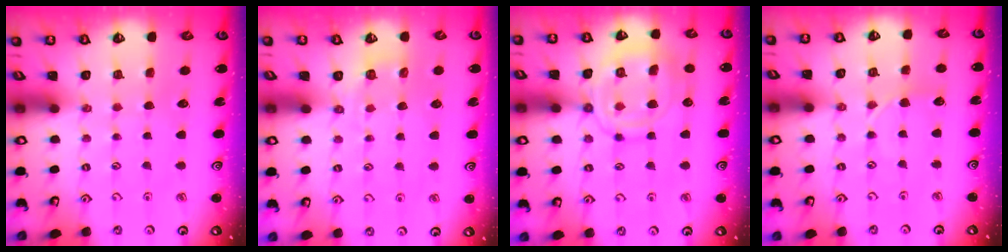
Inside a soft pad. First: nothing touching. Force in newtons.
{"total": 2.1, "press": 1.0, "slide": 1.9}
{"total": 13.9, "press": 13.9, "slide": 1.2}
{"total": 3.6, "press": 3.6, "slide": 0.4}